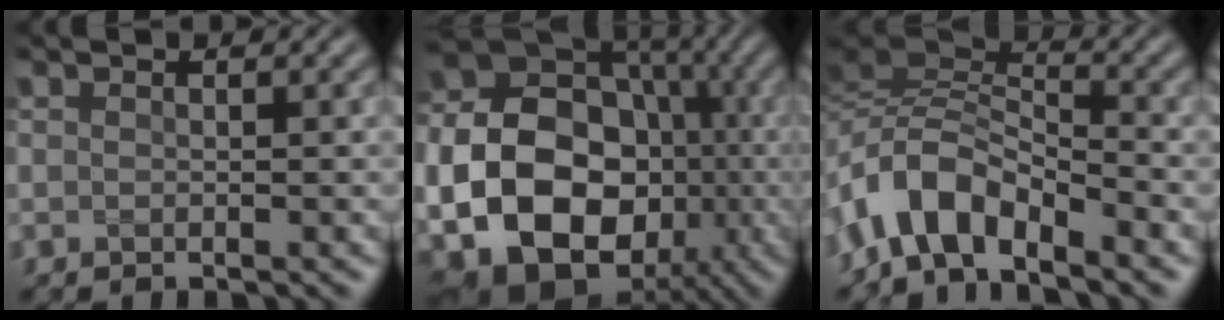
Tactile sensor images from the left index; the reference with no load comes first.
{"total": 21.4, "force": [-4.1, 17.5, 11.7], "torque": [-0.219, -0.014, -0.100]}
{"total": 5.6, "force": [-3.5, 2.3, 3.8], "torque": [-0.064, 0.007, -0.079]}